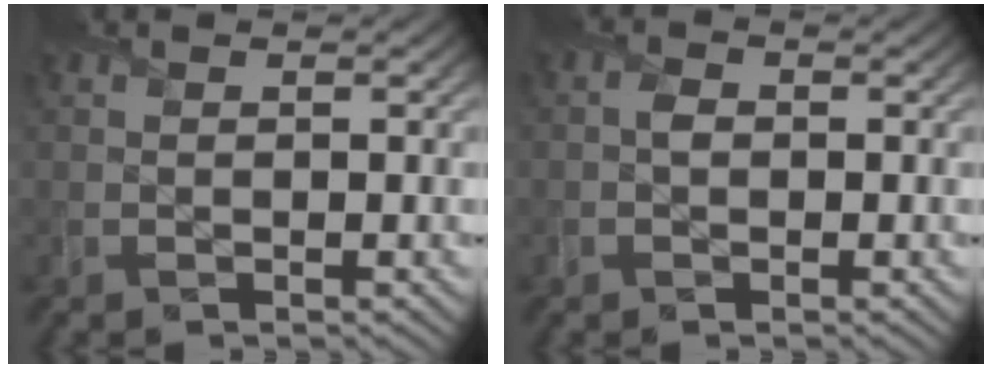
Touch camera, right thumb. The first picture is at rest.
{"total": 1.1, "force": [-0.2, 0.9, 0.6], "torque": [-0.008, 0.000, -0.006]}